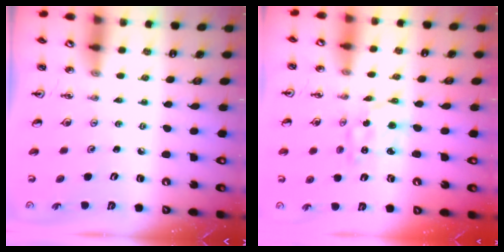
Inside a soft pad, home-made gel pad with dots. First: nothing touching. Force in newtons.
{"total": 2.6, "press": 2.6, "slide": 0.3}